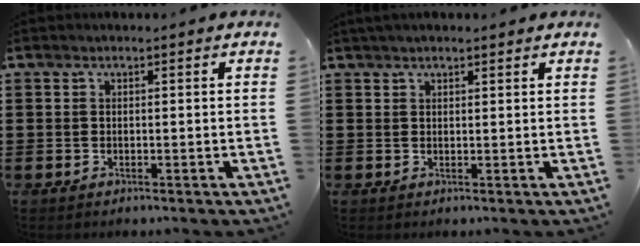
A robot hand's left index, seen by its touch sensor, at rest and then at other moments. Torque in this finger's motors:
{"motor_torque": [0.38, -0.66, 0.03, -0.03]}